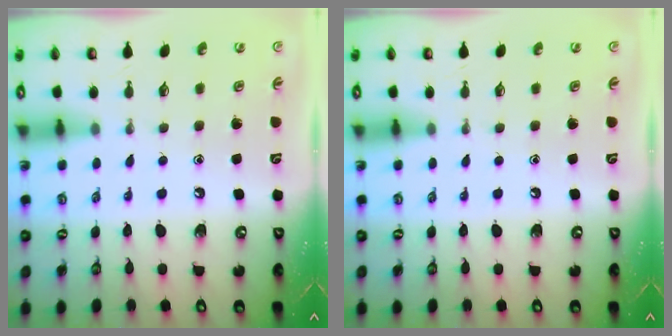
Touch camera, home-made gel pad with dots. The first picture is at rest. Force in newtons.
{"total": 0.0}